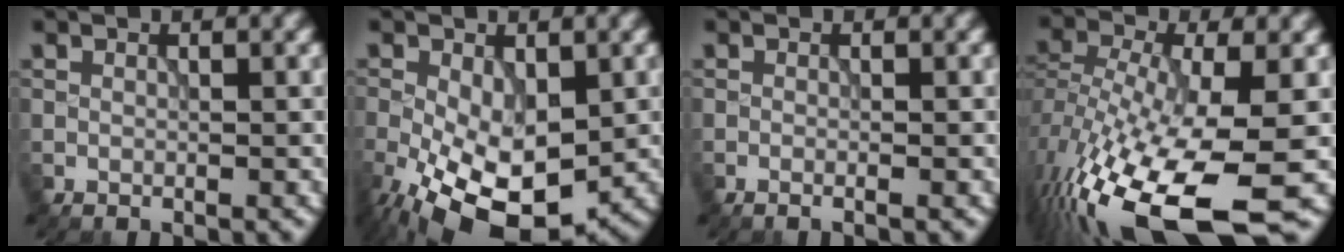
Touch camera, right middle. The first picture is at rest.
{"total": 11.2, "force": [-3.6, 5.8, 8.8], "torque": [-0.176, -0.035, -0.052]}
{"total": 0.8, "force": [-0.3, 0.2, 0.7], "torque": [-0.008, -0.005, -0.010]}
{"total": 15.9, "force": [-7.6, 5.5, 12.8], "torque": [-0.273, -0.036, -0.116]}